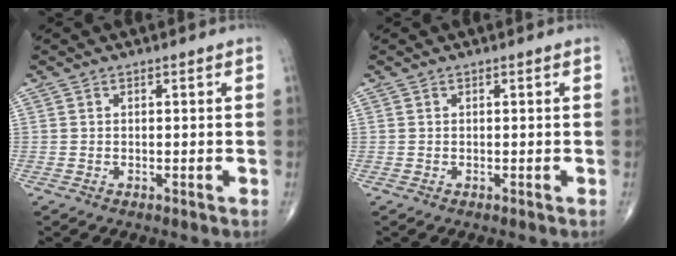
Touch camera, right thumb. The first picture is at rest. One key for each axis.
{"total": 0.0}